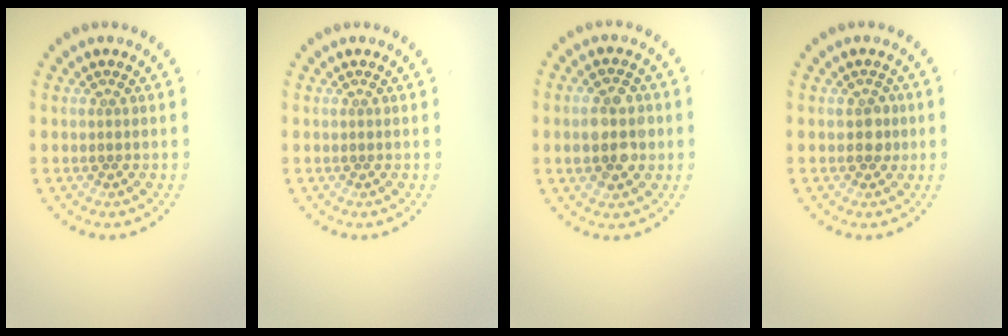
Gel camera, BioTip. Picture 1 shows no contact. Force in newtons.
{"total": 0.0}
{"total": 4.5, "press": 4.5, "slide": 0.1}
{"total": 1.4, "press": 1.4, "slide": 0.4}